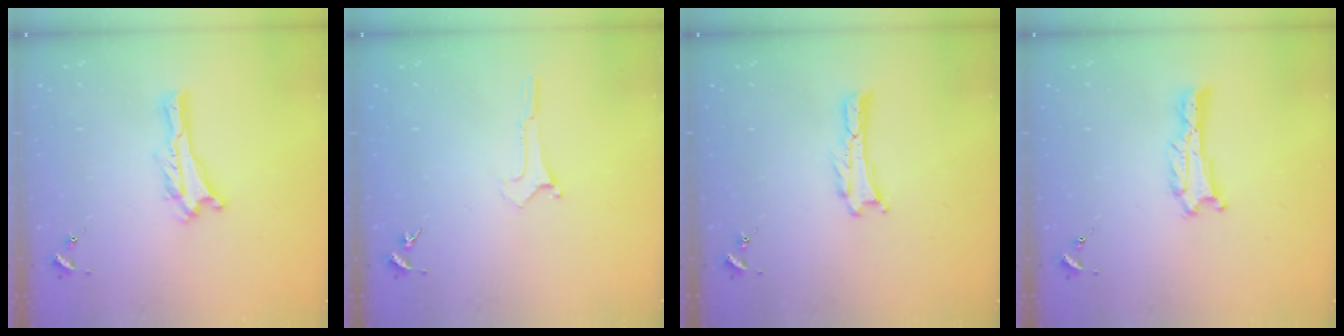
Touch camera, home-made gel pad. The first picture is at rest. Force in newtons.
{"total": 0.0}
{"total": 0.0}
{"total": 0.7, "press": 0.7, "slide": 0.1}